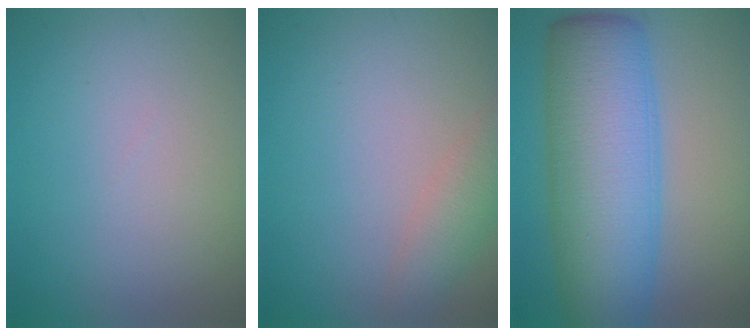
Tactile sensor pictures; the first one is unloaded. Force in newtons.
{"total": 2.6, "press": 2.6, "slide": 0.1}
{"total": 11.5, "press": 11.5, "slide": 0.3}